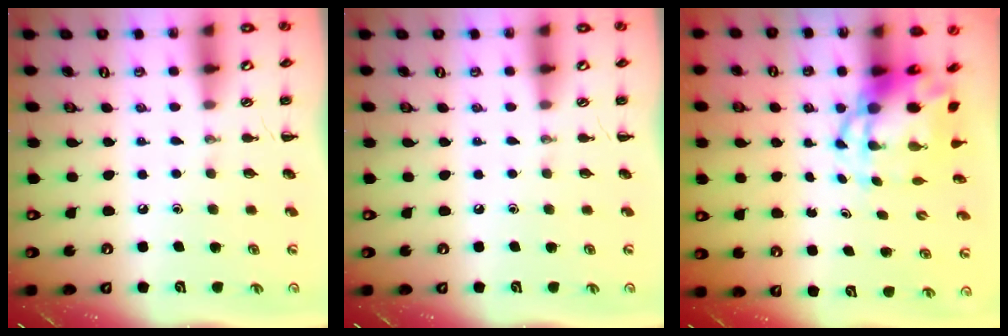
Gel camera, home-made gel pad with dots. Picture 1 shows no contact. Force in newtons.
{"total": 0.0}
{"total": 6.4, "press": 6.1, "slide": 1.9}